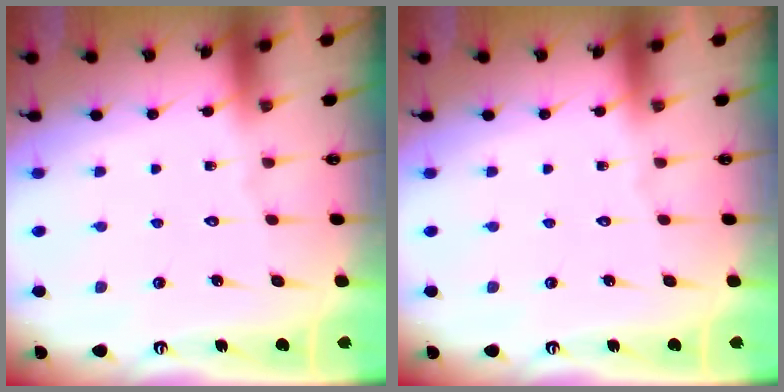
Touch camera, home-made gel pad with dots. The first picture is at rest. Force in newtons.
{"total": 0.0}